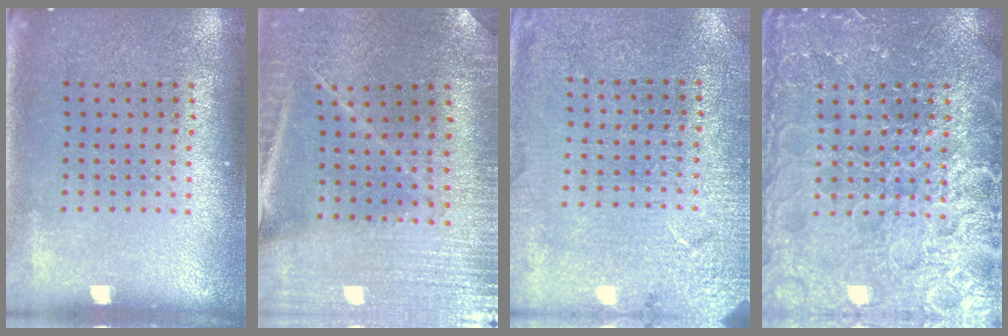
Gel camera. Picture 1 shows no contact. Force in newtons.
{"total": 1.7, "press": 1.7, "slide": 0.1}
{"total": 2.7, "press": 2.7, "slide": 0.1}
{"total": 6.9, "press": 6.9, "slide": 0.8}